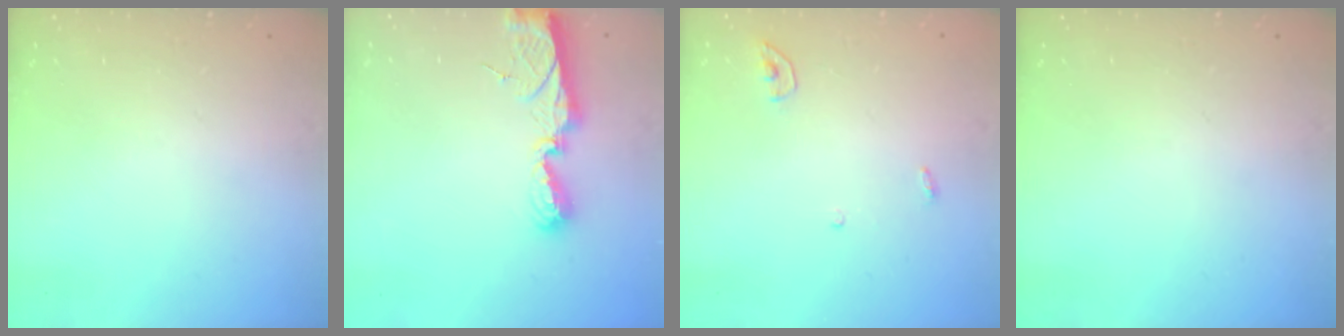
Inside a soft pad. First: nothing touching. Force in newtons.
{"total": 9.8, "press": 9.7, "slide": 0.9}
{"total": 3.4, "press": 3.3, "slide": 0.3}
{"total": 0.0}